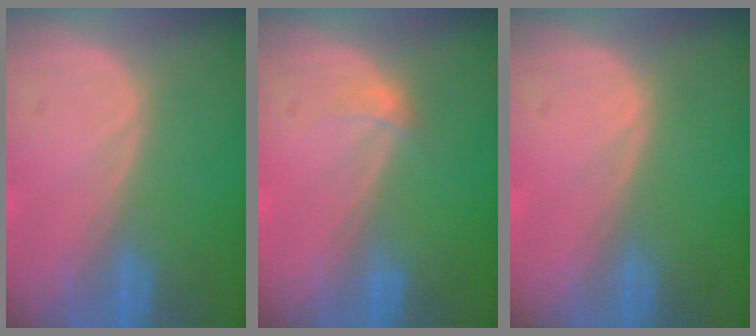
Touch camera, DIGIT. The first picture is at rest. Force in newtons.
{"total": 1.2, "press": 1.2, "slide": 0.1}
{"total": 0.0}